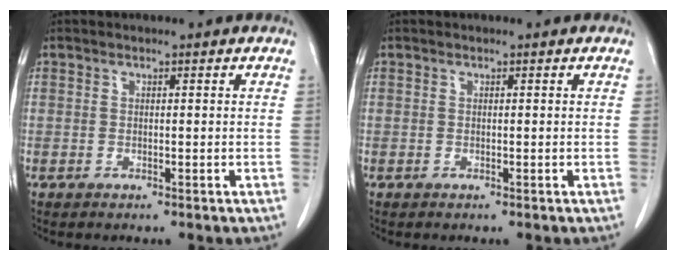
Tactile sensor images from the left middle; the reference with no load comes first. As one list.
[{"total": 0.0}]